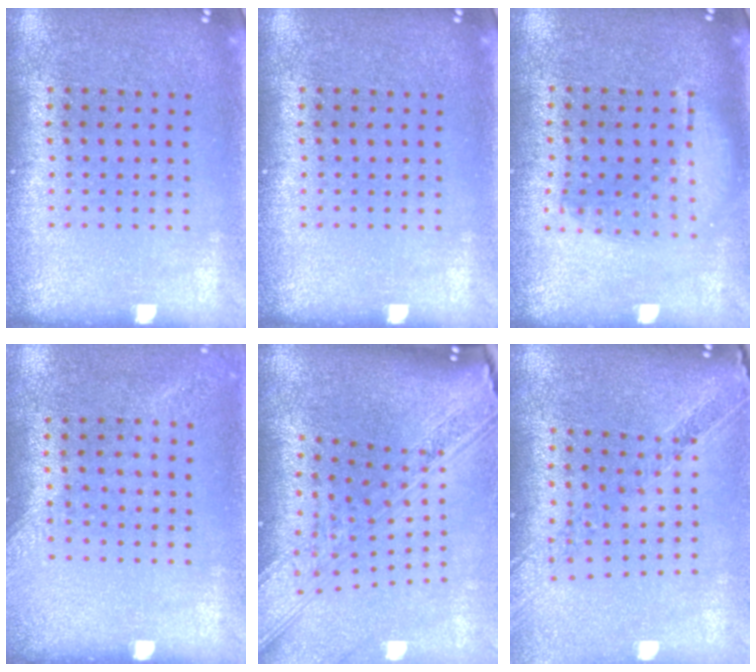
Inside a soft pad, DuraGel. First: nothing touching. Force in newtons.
{"total": 0.0}
{"total": 1.2, "press": 1.1, "slide": 0.5}
{"total": 1.3, "press": 1.0, "slide": 0.8}
{"total": 3.8, "press": 2.8, "slide": 2.6}
{"total": 1.1, "press": 1.1, "slide": 0.1}